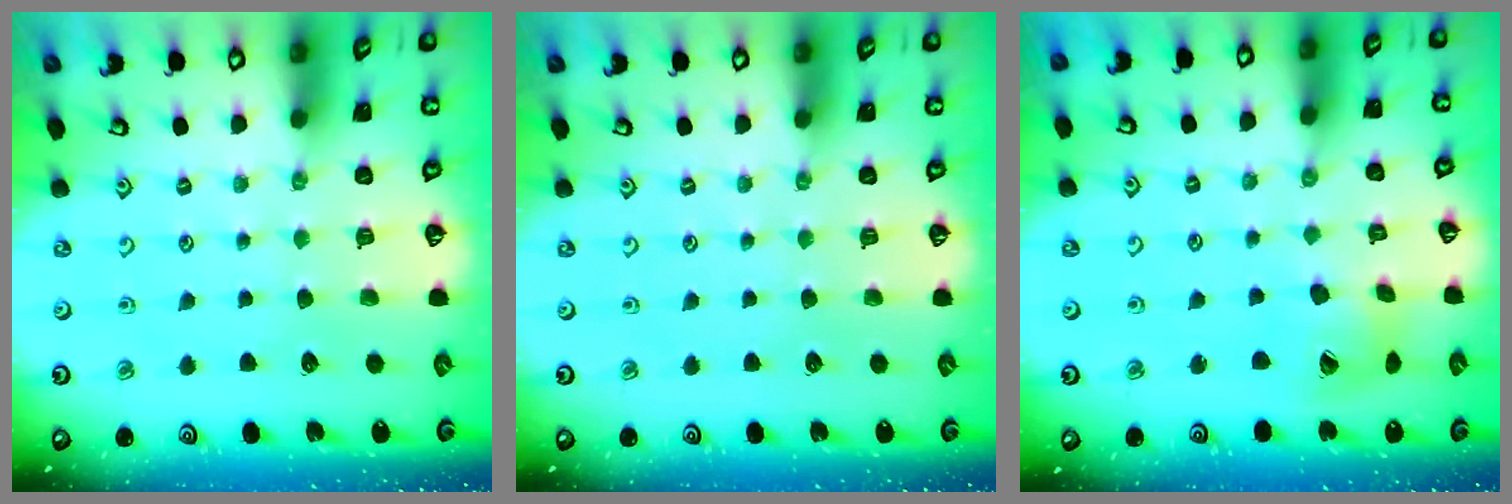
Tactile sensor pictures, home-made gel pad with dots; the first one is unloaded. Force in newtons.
{"total": 0.0}
{"total": 12.2, "press": 12.1, "slide": 1.4}